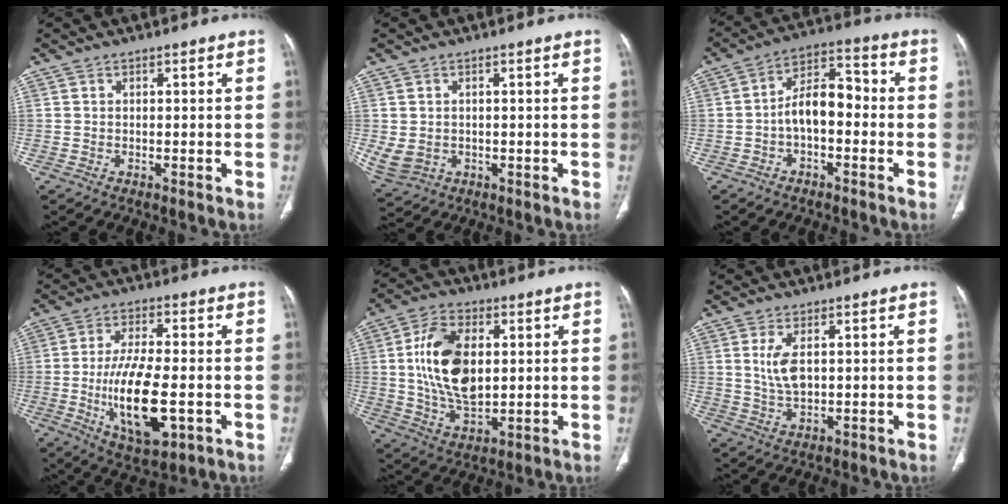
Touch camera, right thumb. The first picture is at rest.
{"total": 5.0, "force": [-0.2, 4.1, 2.9], "torque": [-0.067, -0.001, 0.015]}
{"total": 9.0, "force": [-1.6, 5.1, 7.3], "torque": [-0.108, 0.043, -0.038]}
{"total": 15.5, "force": [-3.3, 6.3, 13.8], "torque": [-0.245, -0.003, -0.047]}
{"total": 15.1, "force": [2.0, 8.6, 12.3], "torque": [-0.219, -0.006, 0.042]}
{"total": 5.4, "force": [1.1, 2.6, 4.6], "torque": [-0.098, -0.007, 0.028]}